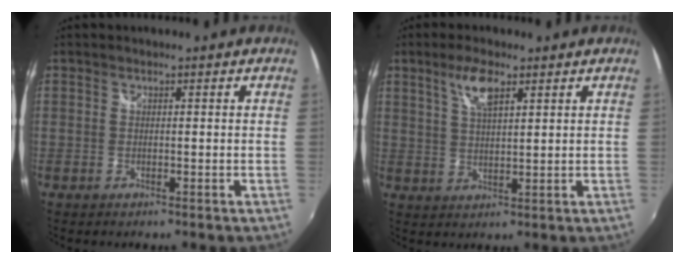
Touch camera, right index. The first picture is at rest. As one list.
[{"total": 5.6, "force": [3.1, 1.8, 4.3], "torque": [-0.081, 0.006, 0.060]}]